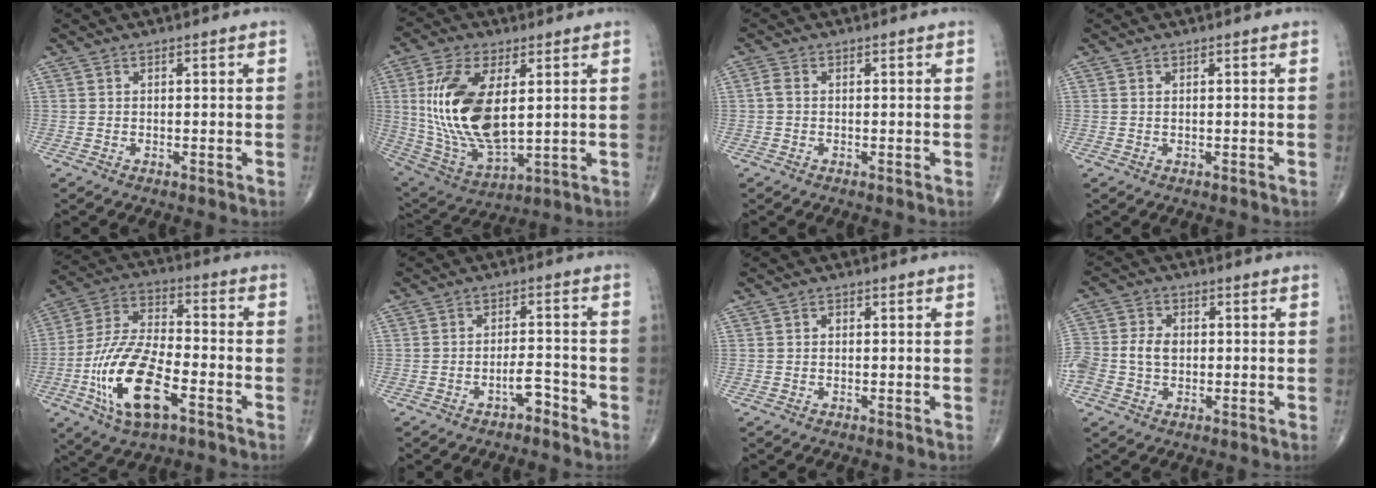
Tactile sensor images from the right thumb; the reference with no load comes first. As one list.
[{"total": 19.2, "force": [3.0, 9.4, 16.5], "torque": [-0.328, -0.020, 0.069]}, {"total": 1.4, "force": [-0.1, 1.0, 1.1], "torque": [-0.023, 0.002, -0.005]}, {"total": 0.0}, {"total": 17.5, "force": [-6.7, 7.4, 14.5], "torque": [-0.291, 0.027, -0.121]}, {"total": 3.5, "force": [-2.5, 1.4, 2.1], "torque": [-0.025, 0.027, -0.041]}, {"total": 0.7, "force": [0.0, 0.5, 0.4], "torque": [-0.002, 0.003, -0.003]}, {"total": 8.3, "force": [-0.4, 6.2, 5.5], "torque": [-0.125, 0.014, -0.009]}]